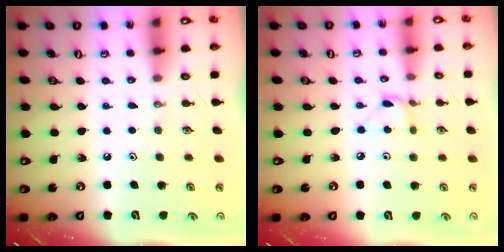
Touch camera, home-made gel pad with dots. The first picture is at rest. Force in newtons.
{"total": 3.4, "press": 3.4, "slide": 0.3}